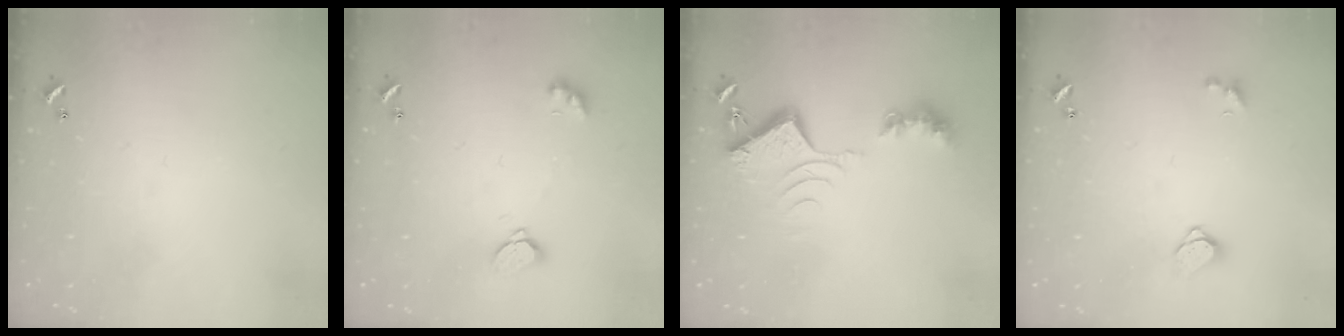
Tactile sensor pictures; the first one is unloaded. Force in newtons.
{"total": 2.2, "press": 2.2, "slide": 0.2}
{"total": 8.7, "press": 8.6, "slide": 1.1}
{"total": 1.5, "press": 1.5, "slide": 0.3}